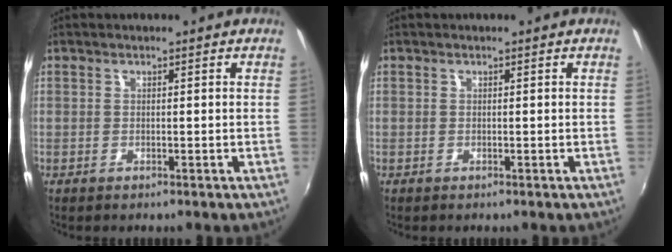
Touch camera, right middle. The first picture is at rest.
{"total": 0.0}